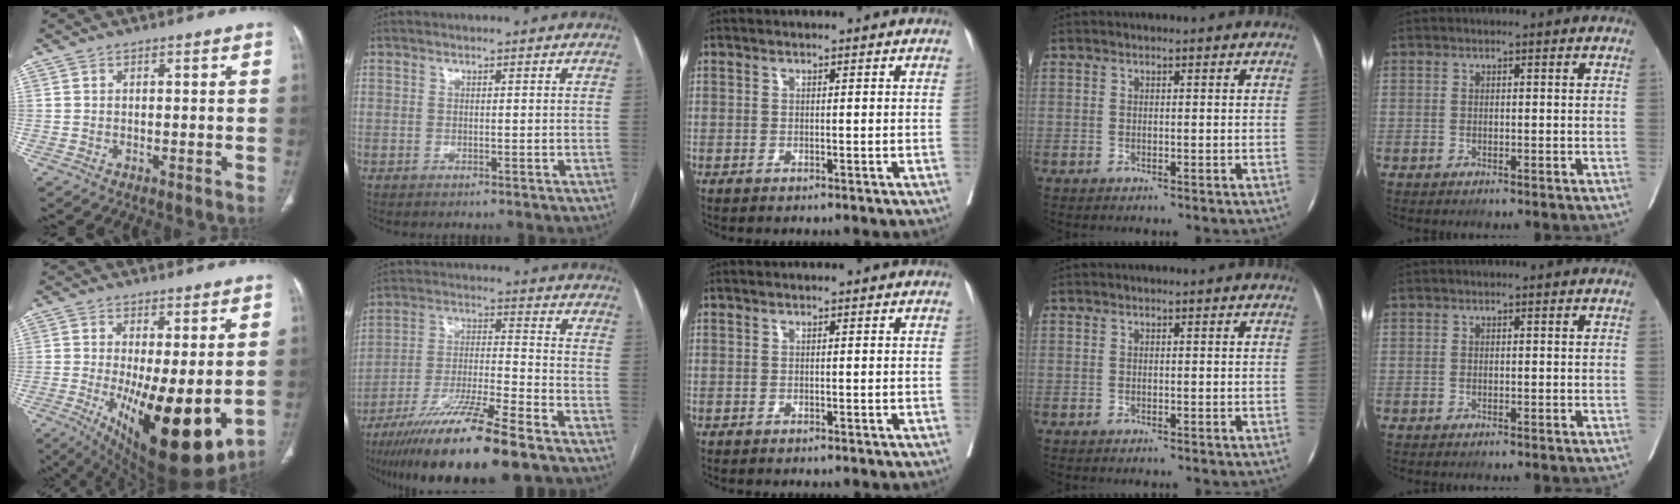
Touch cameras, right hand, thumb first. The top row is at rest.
{"thumb": {"total": 18.8, "force": [-3.5, 6.4, 17.3], "torque": [-0.252, -0.036, -0.030]}, "index": {"total": 17.1, "force": [-12.0, 0.7, 12.1], "torque": [-0.224, -0.040, -0.215]}}